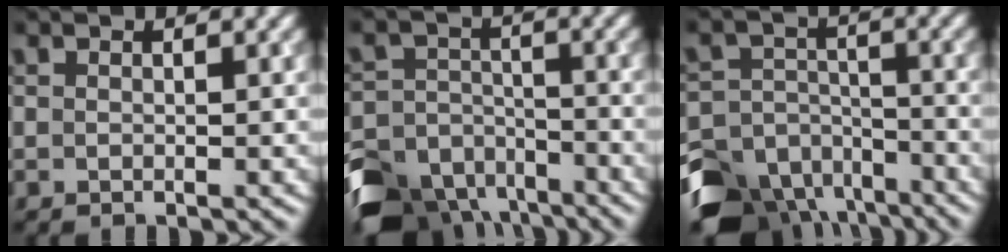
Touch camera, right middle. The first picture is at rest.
{"total": 9.2, "force": [-7.0, 5.2, 3.0], "torque": [-0.040, -0.008, -0.127]}
{"total": 11.7, "force": [-8.5, 7.1, 3.7], "torque": [-0.071, -0.017, -0.137]}